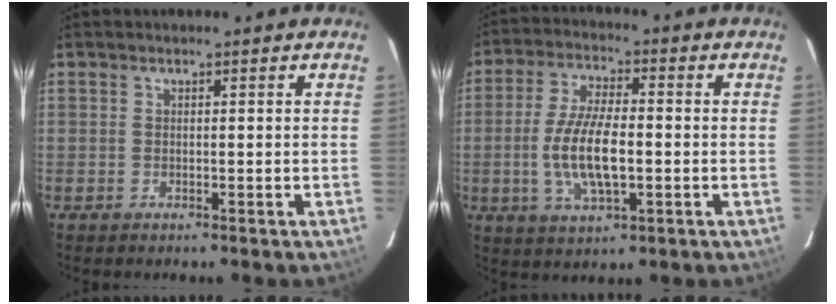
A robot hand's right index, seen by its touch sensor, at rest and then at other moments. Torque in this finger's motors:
{"motor_torque": [1.78, -0.36, 1.01, 0.21]}